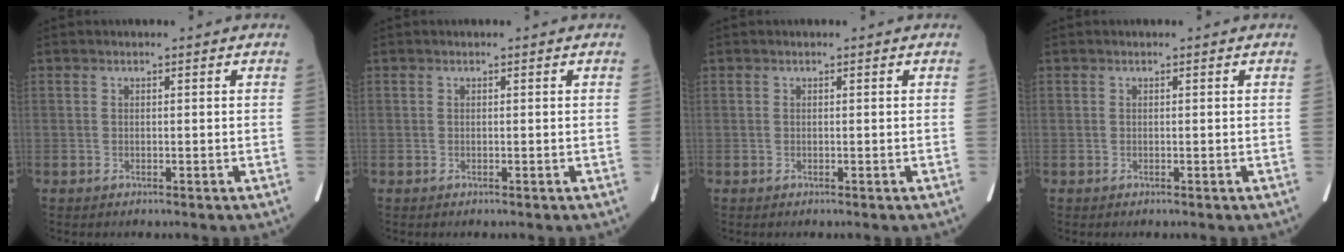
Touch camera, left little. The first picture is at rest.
{"total": 0.0}
{"total": 0.0}
{"total": 0.0}